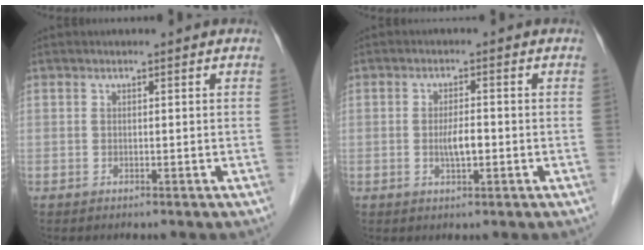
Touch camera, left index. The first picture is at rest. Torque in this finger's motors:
{"motor_torque": [0.29, 0.04, 0.08, 0.03]}